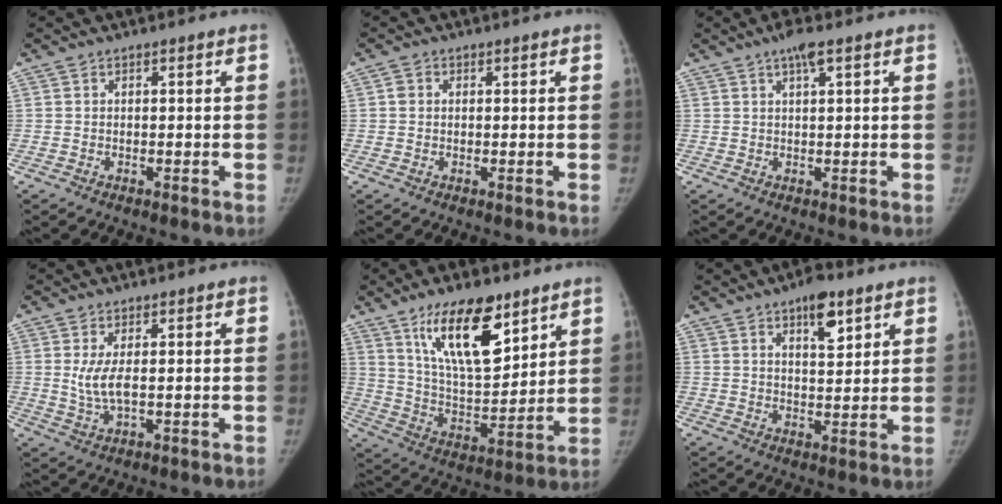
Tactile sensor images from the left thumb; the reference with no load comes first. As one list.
[{"total": 1.7, "force": [0.2, 1.5, 0.7], "torque": [-0.008, 0.003, 0.001]}, {"total": 3.3, "force": [1.9, 0.6, 2.7], "torque": [-0.048, 0.001, 0.033]}, {"total": 4.3, "force": [0.4, 1.4, 4.1], "torque": [-0.093, -0.012, 0.013]}, {"total": 17.3, "force": [10.3, 6.7, 12.1], "torque": [-0.163, -0.061, 0.190]}, {"total": 6.9, "force": [4.1, 2.7, 4.8], "torque": [-0.051, -0.025, 0.059]}]